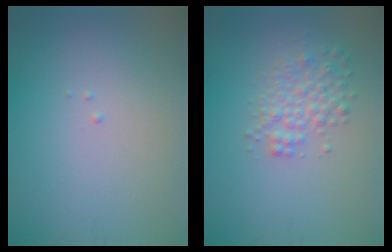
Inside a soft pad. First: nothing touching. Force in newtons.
{"total": 2.6, "press": 2.6, "slide": 0.1}